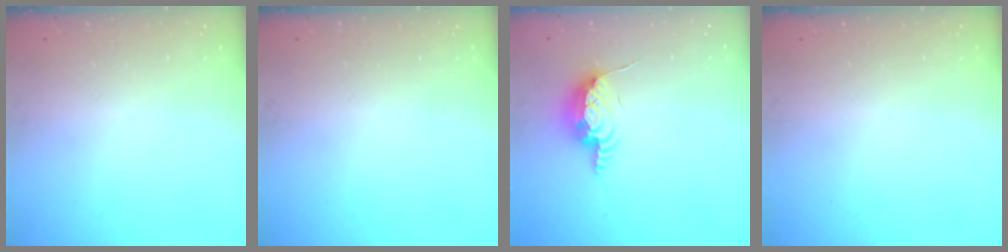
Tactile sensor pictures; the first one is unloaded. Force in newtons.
{"total": 0.0}
{"total": 10.3, "press": 10.2, "slide": 0.9}
{"total": 0.0}